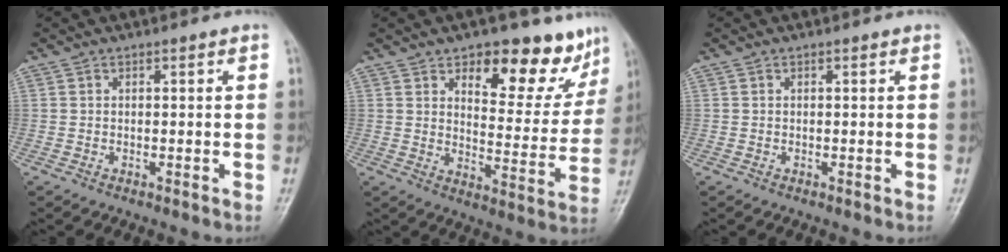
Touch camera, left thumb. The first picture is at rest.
{"total": 12.3, "force": [9.2, 6.2, 5.3], "torque": [-0.015, -0.062, 0.112]}
{"total": 0.0}